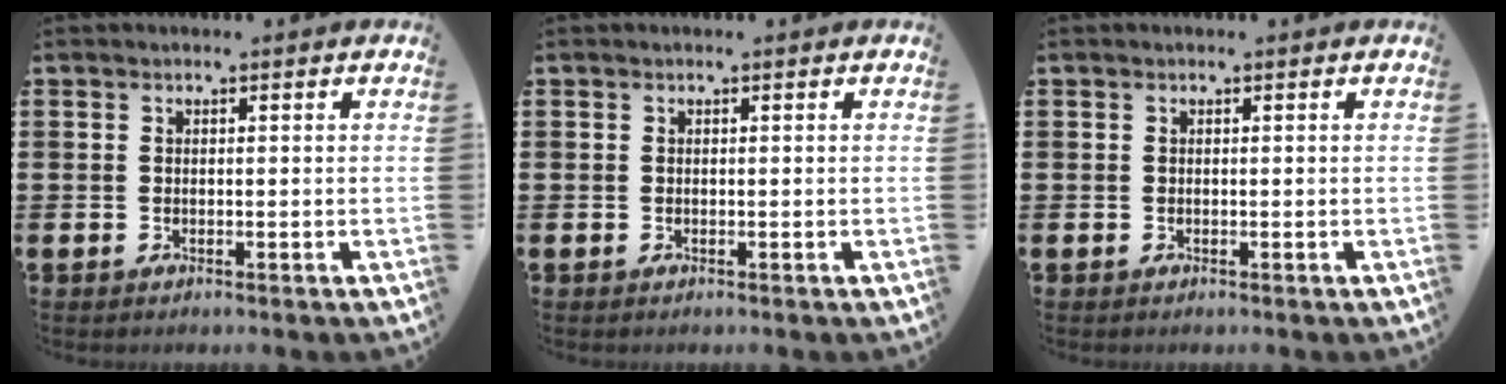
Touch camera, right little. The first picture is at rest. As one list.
[{"total": 0.0}, {"total": 0.0}]